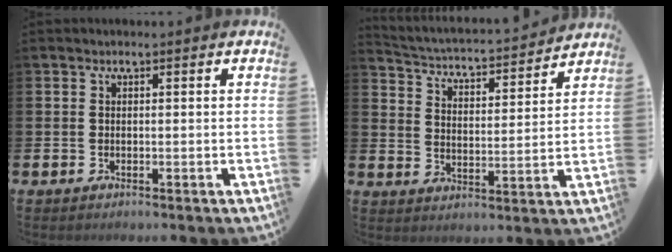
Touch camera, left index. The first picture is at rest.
{"total": 3.8, "force": [3.6, 0.8, 0.8], "torque": [-0.040, -0.040, 0.053]}